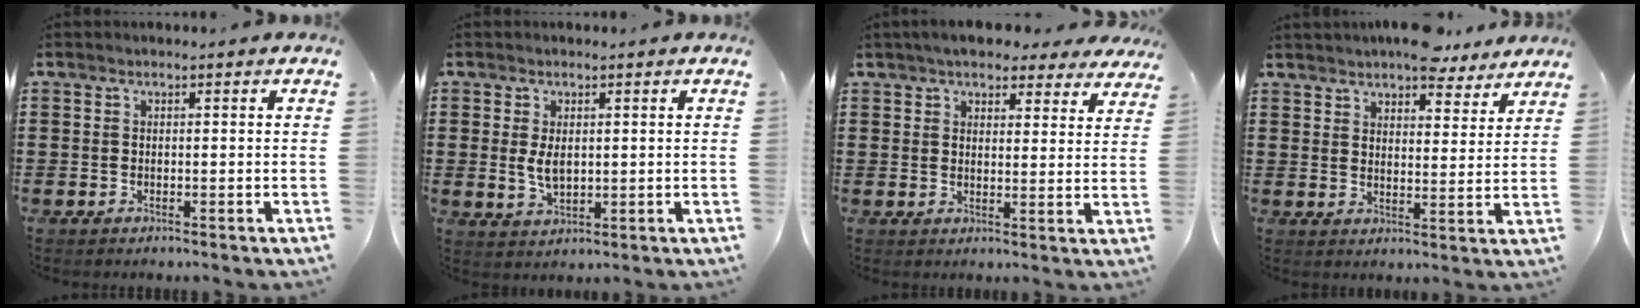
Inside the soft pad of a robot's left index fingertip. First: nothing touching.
{"total": 3.7, "force": [0.5, 2.1, 3.0], "torque": [-0.070, 0.003, 0.006]}
{"total": 5.1, "force": [4.6, 1.3, 1.8], "torque": [-0.050, -0.004, 0.085]}
{"total": 6.2, "force": [5.9, 1.2, 1.4], "torque": [-0.030, -0.018, 0.109]}